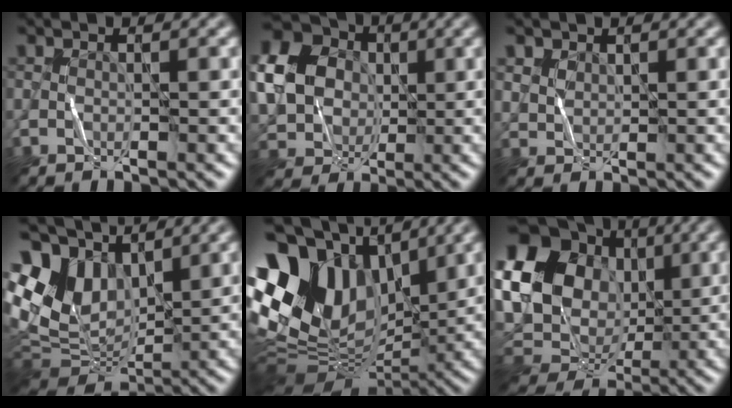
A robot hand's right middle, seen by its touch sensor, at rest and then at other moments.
{"total": 9.7, "force": [1.1, 8.3, 5.0], "torque": [-0.125, 0.013, 0.010]}
{"total": 1.3, "force": [1.1, 0.7, 0.0], "torque": [0.001, 0.001, 0.026]}
{"total": 11.1, "force": [4.5, 7.6, 6.8], "torque": [-0.169, 0.015, 0.087]}
{"total": 12.9, "force": [3.8, 9.2, 8.2], "torque": [-0.177, 0.022, 0.065]}
{"total": 20.7, "force": [4.6, 17.4, 10.3], "torque": [-0.229, 0.034, 0.063]}